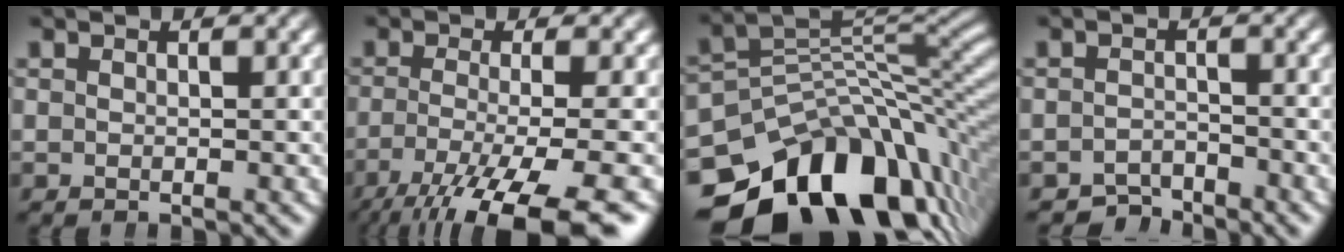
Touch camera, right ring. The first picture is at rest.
{"total": 8.8, "force": [-4.7, 3.3, 6.7], "torque": [-0.123, -0.046, -0.046]}
{"total": 20.1, "force": [-9.4, 11.9, 13.3], "torque": [-0.206, -0.043, -0.123]}
{"total": 3.1, "force": [-3.0, 0.9, -0.1], "torque": [0.005, -0.013, -0.051]}